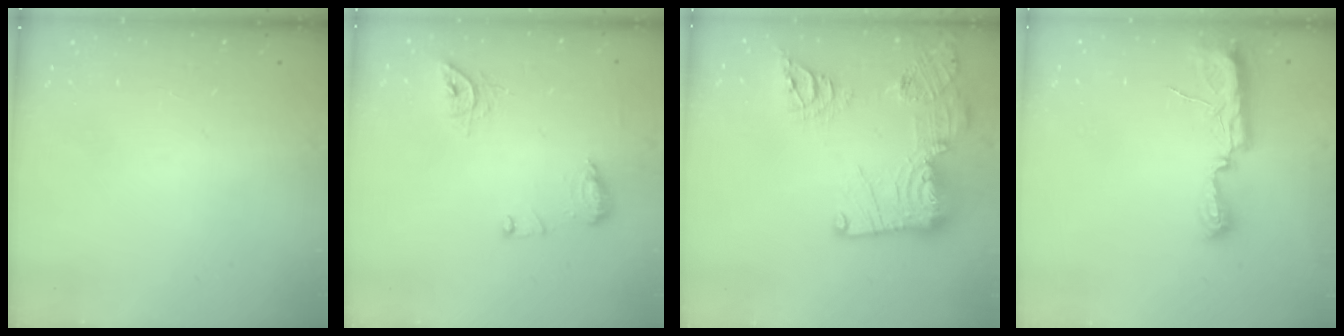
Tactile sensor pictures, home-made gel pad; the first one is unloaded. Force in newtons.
{"total": 9.8, "press": 9.8, "slide": 0.6}
{"total": 22.9, "press": 22.8, "slide": 2.3}
{"total": 8.1, "press": 8.0, "slide": 0.8}